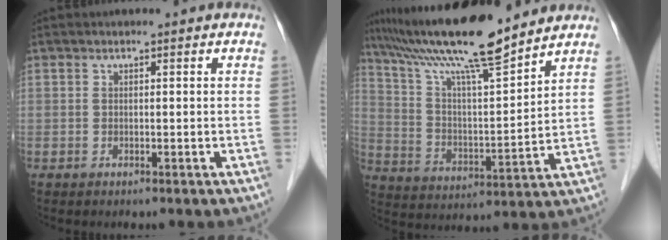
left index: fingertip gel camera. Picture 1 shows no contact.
{"total": 16.3, "force": [14.0, 0.2, 8.5], "torque": [-0.155, 0.004, 0.247]}